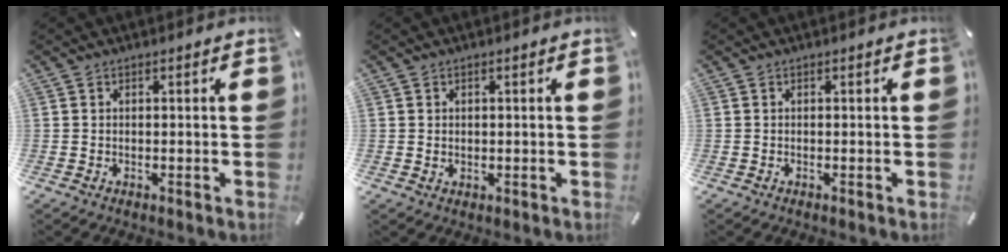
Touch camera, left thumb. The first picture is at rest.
{"total": 1.0, "force": [0.4, 0.9, 0.2], "torque": [0.003, 0.000, 0.005]}
{"total": 0.0}